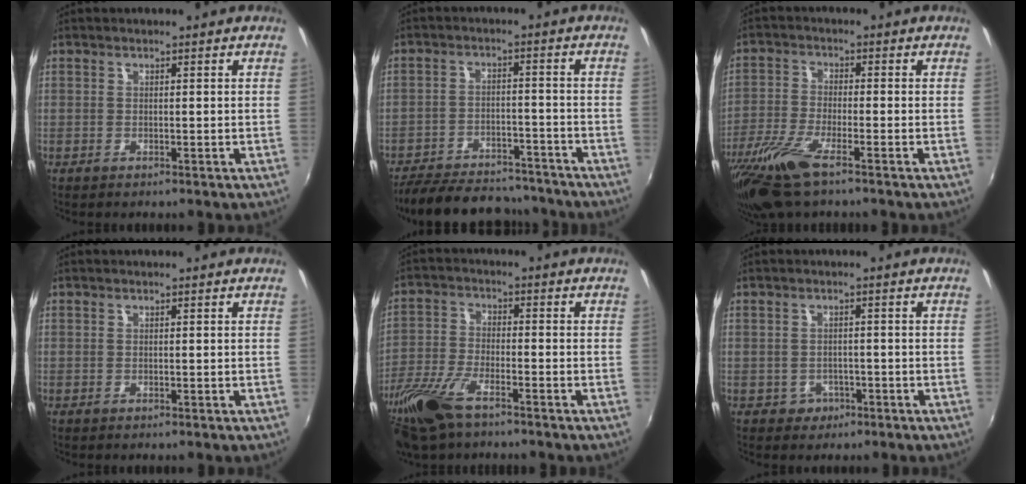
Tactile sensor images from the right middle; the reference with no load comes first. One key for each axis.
{"total": 19.9, "fx": -17.0, "fy": 6.6, "fz": 7.9, "tx": -0.171, "ty": -0.002, "tz": -0.237}
{"total": 10.4, "fx": -7.0, "fy": 2.0, "fz": 7.4, "tx": -0.171, "ty": -0.031, "tz": -0.141}
{"total": 0.0}
{"total": 12.3, "fx": -8.4, "fy": 4.2, "fz": 7.9, "tx": -0.188, "ty": -0.026, "tz": -0.171}
{"total": 3.0, "fx": -1.4, "fy": 2.6, "fz": 0.3, "tx": -0.014, "ty": 0.003, "tz": -0.018}